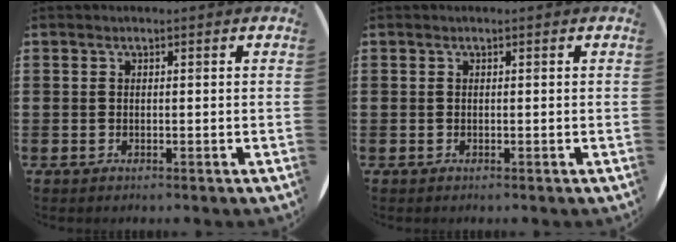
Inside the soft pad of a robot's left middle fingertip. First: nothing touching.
{"total": 0.0}